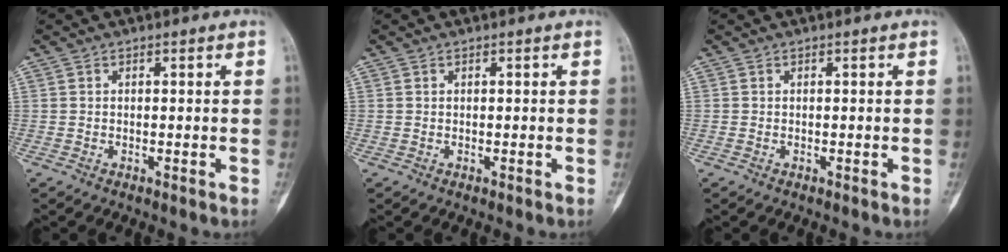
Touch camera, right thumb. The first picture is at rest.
{"total": 0.0}
{"total": 0.0}